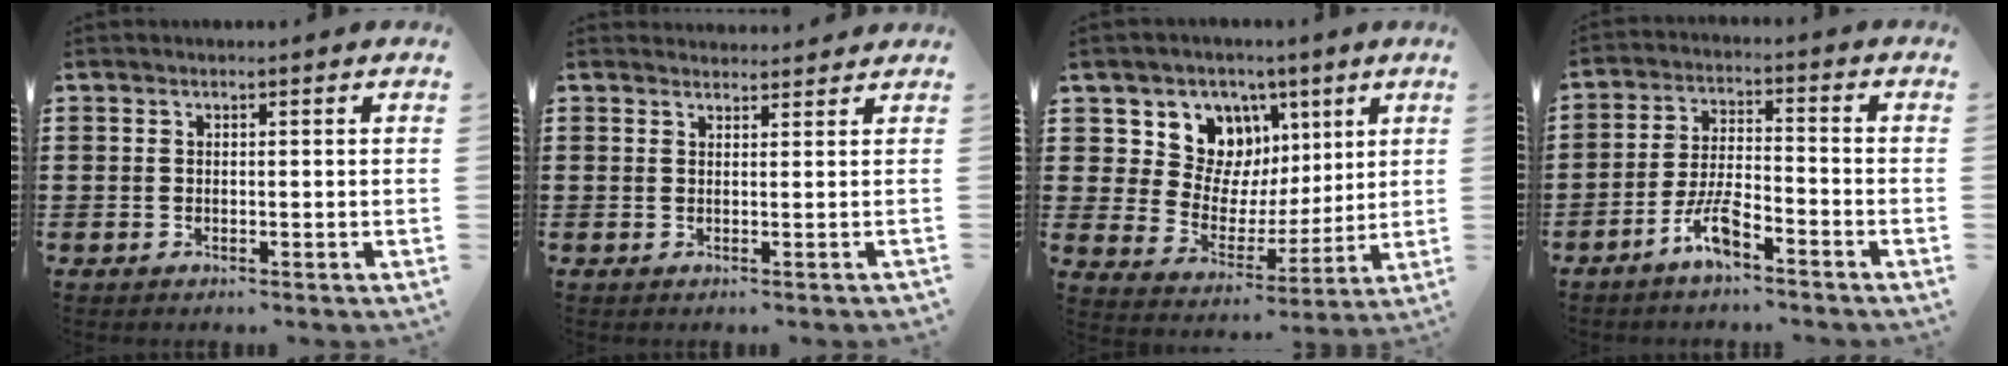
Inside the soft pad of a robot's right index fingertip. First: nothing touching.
{"total": 1.3, "force": [1.2, -0.1, -0.3], "torque": [0.002, 0.001, 0.025]}
{"total": 9.4, "force": [4.8, 7.6, 2.8], "torque": [-0.092, -0.029, 0.093]}
{"total": 6.2, "force": [-4.3, 1.5, 4.2], "torque": [-0.103, -0.001, -0.086]}